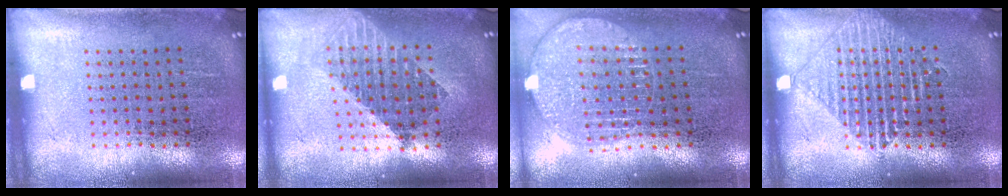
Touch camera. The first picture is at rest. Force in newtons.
{"total": 1.7, "press": 1.4, "slide": 1.0}
{"total": 1.5, "press": 1.4, "slide": 0.6}
{"total": 2.2, "press": 2.1, "slide": 0.4}